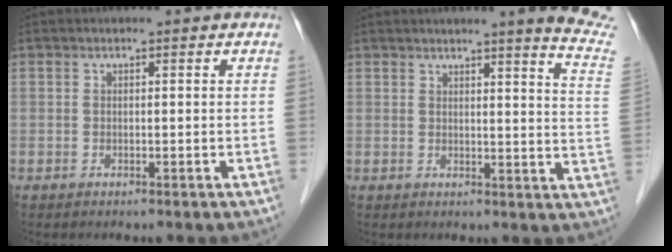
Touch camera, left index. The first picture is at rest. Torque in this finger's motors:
{"motor_torque": [0.15, -0.23, 0.33, 0.06]}